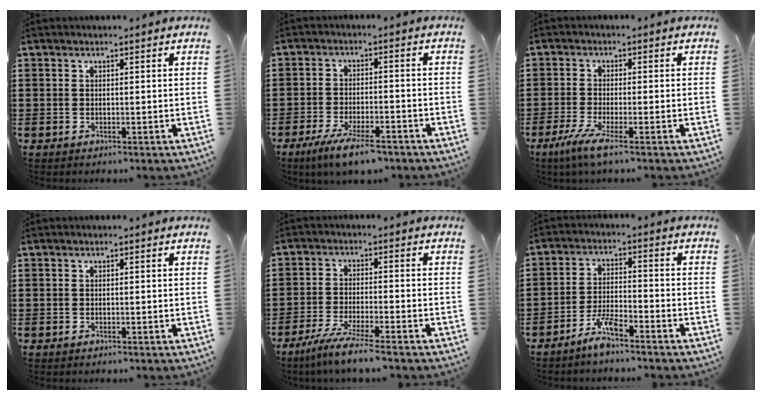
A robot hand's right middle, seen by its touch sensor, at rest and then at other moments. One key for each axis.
{"total": 6.2, "fx": -4.6, "fy": 1.4, "fz": 4.0, "tx": -0.081, "ty": -0.007, "tz": -0.085}
{"total": 4.1, "fx": -2.2, "fy": 0.4, "fz": 3.4, "tx": -0.077, "ty": -0.013, "tz": -0.042}
{"total": 0.0}
{"total": 5.4, "fx": -4.6, "fy": -0.3, "fz": 2.9, "tx": -0.066, "ty": -0.020, "tz": -0.089}
{"total": 4.7, "fx": -3.9, "fy": 0.5, "fz": 2.6, "tx": -0.059, "ty": 0.003, "tz": -0.077}